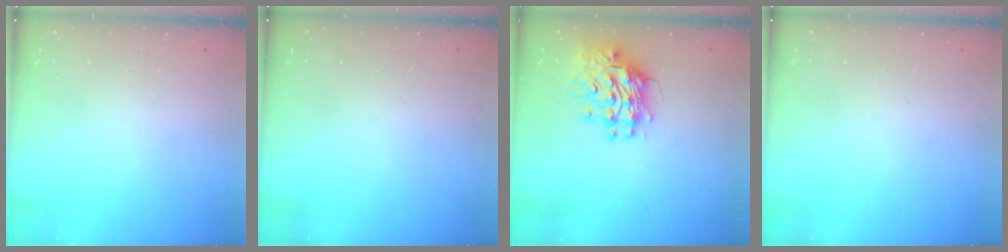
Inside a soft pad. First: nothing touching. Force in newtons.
{"total": 0.0}
{"total": 12.0, "press": 11.9, "slide": 1.1}
{"total": 0.0}